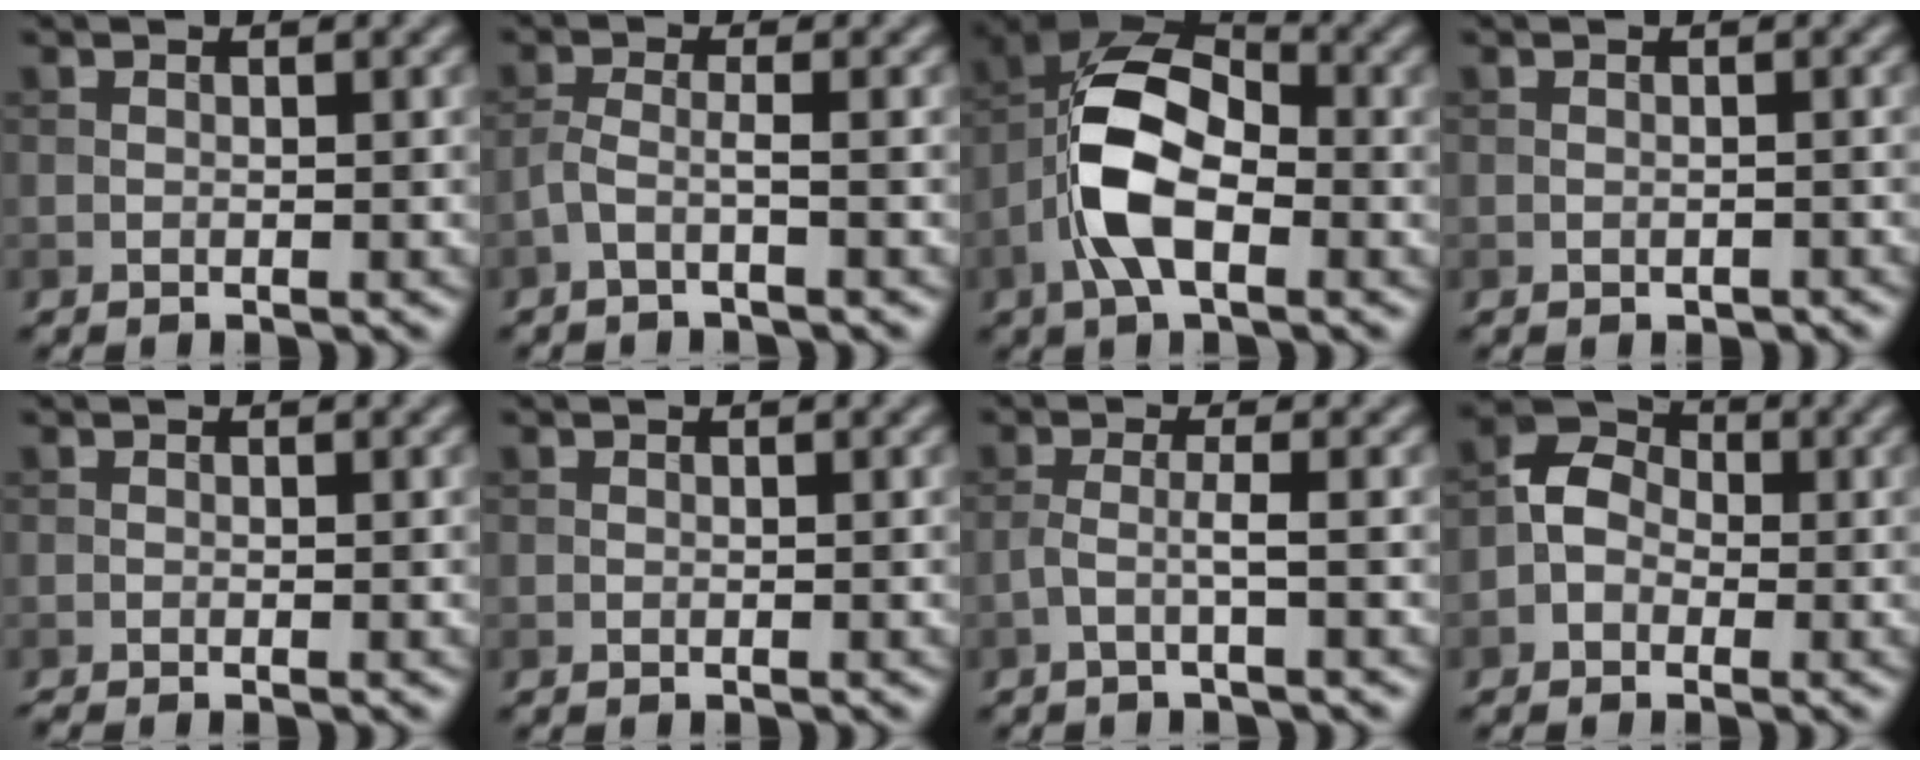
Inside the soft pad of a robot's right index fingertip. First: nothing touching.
{"total": 1.8, "force": [-1.0, 0.3, 1.5], "torque": [-0.028, 0.004, -0.029]}
{"total": 8.6, "force": [-2.3, 4.3, 7.1], "torque": [-0.141, 0.015, -0.050]}
{"total": 0.6, "force": [-0.4, 0.3, 0.3], "torque": [-0.004, -0.002, -0.005]}
{"total": 0.8, "force": [-0.4, 0.2, 0.6], "torque": [-0.009, -0.008, -0.009]}
{"total": 0.0}
{"total": 1.9, "force": [-0.6, 0.2, 1.7], "torque": [-0.031, 0.006, -0.019]}
{"total": 3.4, "force": [-0.9, 2.8, 1.8], "torque": [-0.020, 0.010, -0.027]}